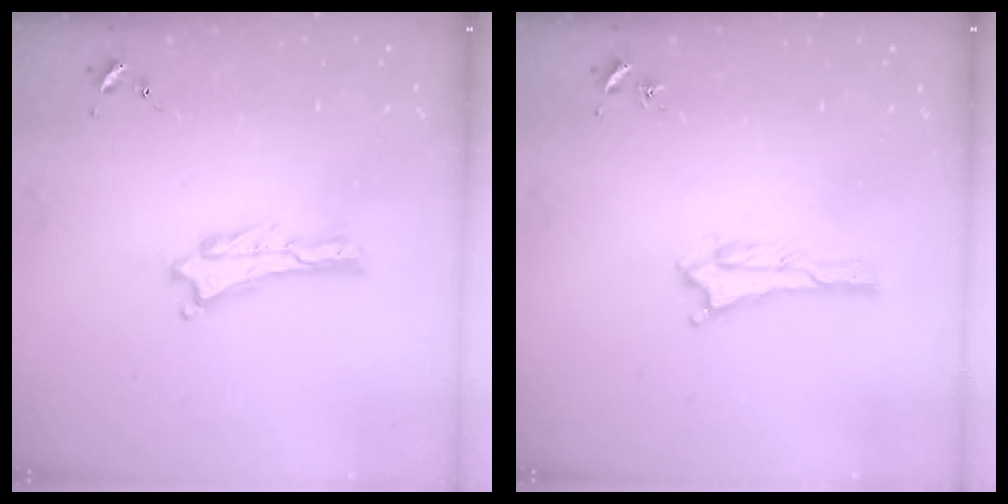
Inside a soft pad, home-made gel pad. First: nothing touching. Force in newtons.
{"total": 0.6, "press": 0.6, "slide": 0.1}